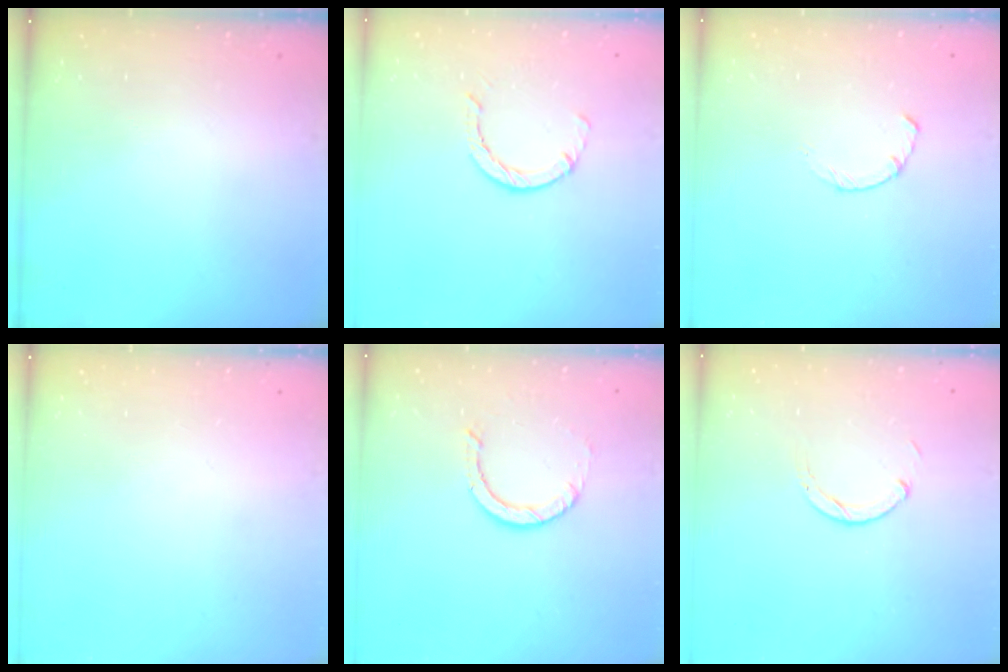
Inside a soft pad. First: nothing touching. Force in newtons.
{"total": 2.5, "press": 2.4, "slide": 0.4}
{"total": 2.4, "press": 2.3, "slide": 0.4}
{"total": 0.0}
{"total": 2.9, "press": 2.9, "slide": 0.2}
{"total": 2.9, "press": 2.9, "slide": 0.4}